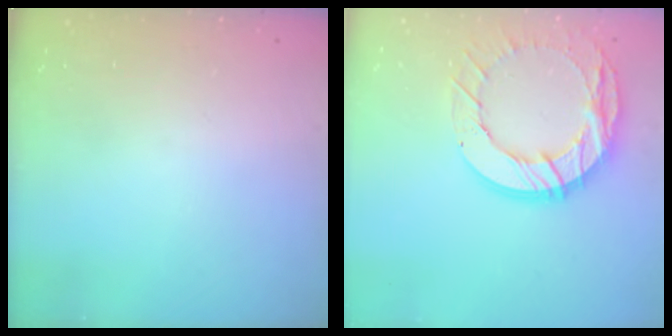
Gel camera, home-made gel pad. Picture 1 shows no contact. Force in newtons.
{"total": 16.6, "press": 16.6, "slide": 1.5}